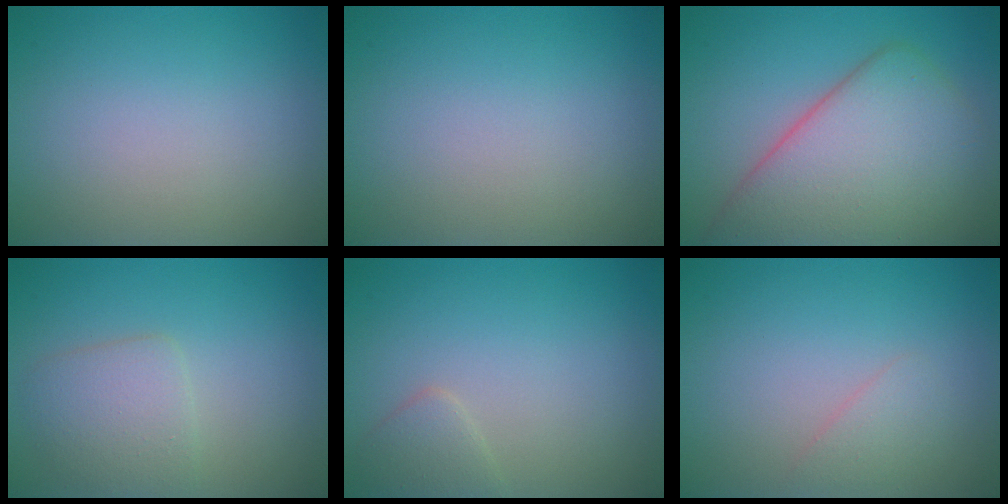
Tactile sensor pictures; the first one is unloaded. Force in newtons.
{"total": 0.0}
{"total": 9.5, "press": 9.5, "slide": 0.3}
{"total": 3.0, "press": 3.0, "slide": 0.1}
{"total": 1.6, "press": 1.6, "slide": 0.1}
{"total": 1.2, "press": 1.2, "slide": 0.0}